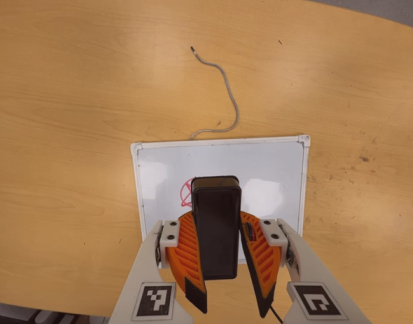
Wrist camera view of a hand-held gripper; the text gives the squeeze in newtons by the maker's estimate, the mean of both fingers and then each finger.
{"total": 9.6, "left": 8.9, "right": 10.3}